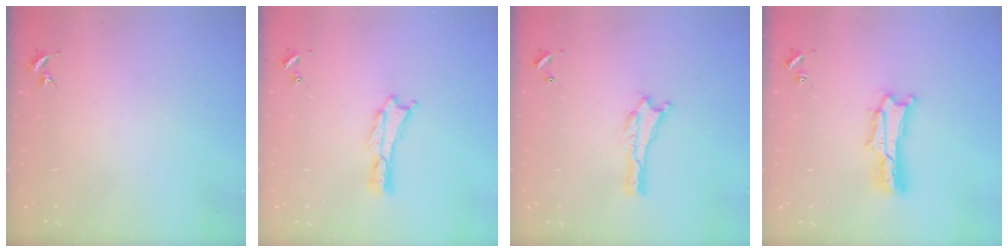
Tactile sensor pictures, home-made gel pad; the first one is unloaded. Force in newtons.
{"total": 0.0}
{"total": 0.0}
{"total": 2.7, "press": 2.7, "slide": 0.4}